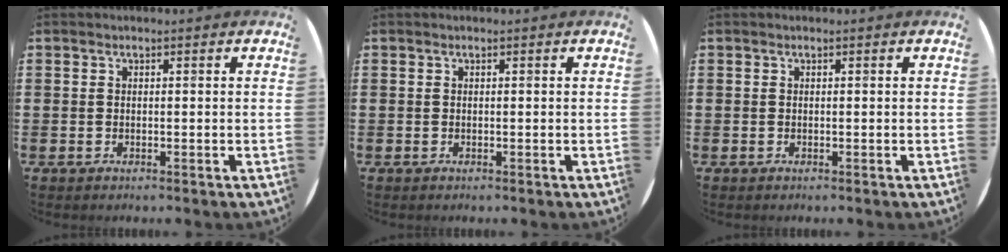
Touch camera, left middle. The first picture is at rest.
{"total": 0.0}
{"total": 0.0}